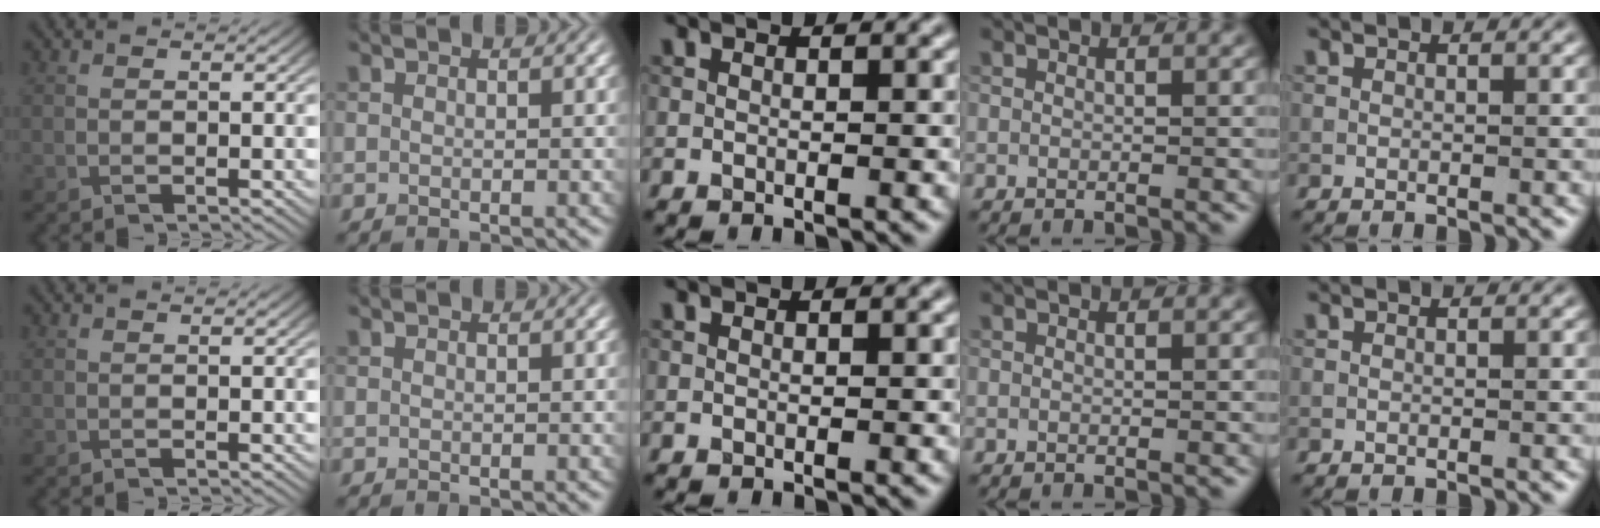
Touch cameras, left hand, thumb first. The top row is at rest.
{}